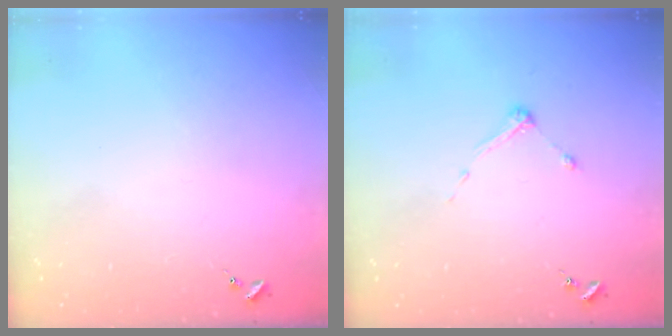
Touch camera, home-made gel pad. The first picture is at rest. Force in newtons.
{"total": 3.9, "press": 3.8, "slide": 0.4}